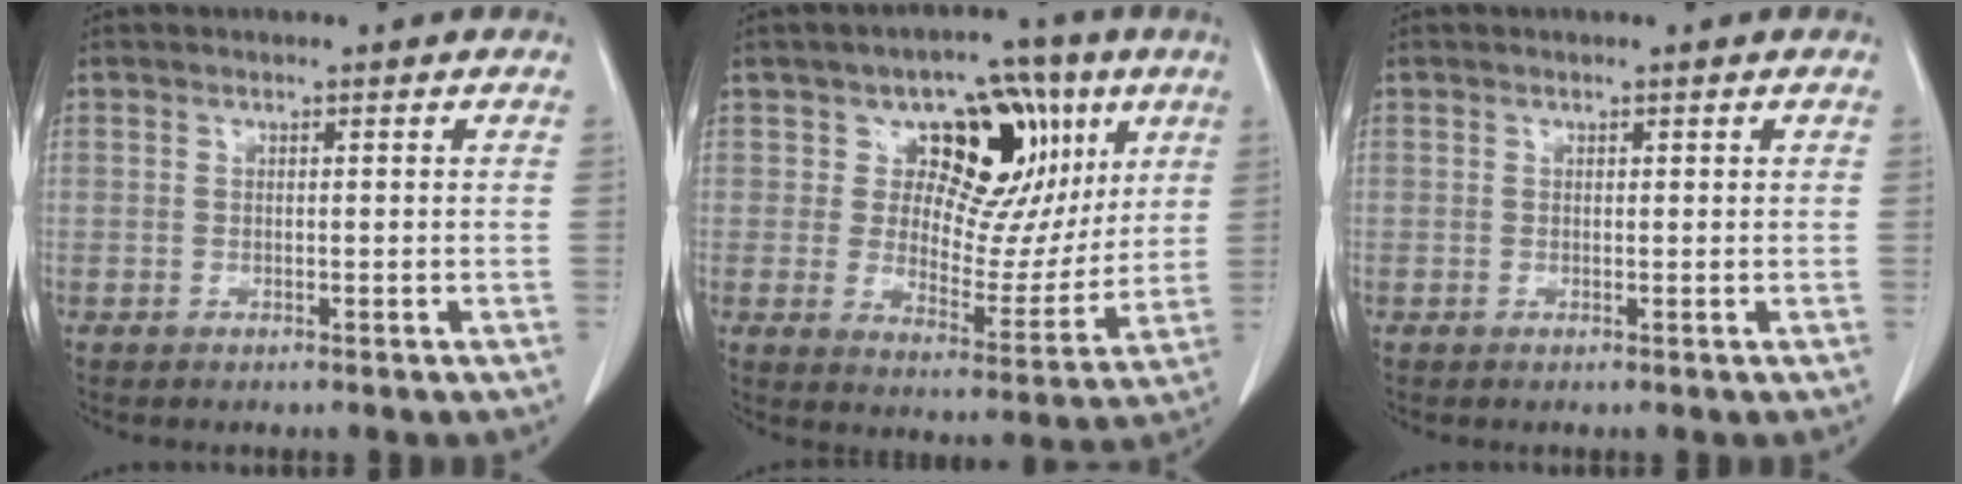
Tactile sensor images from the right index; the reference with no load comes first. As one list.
[{"total": 14.5, "force": [6.0, 9.1, 9.5], "torque": [-0.108, 0.023, 0.097]}, {"total": 0.0}]